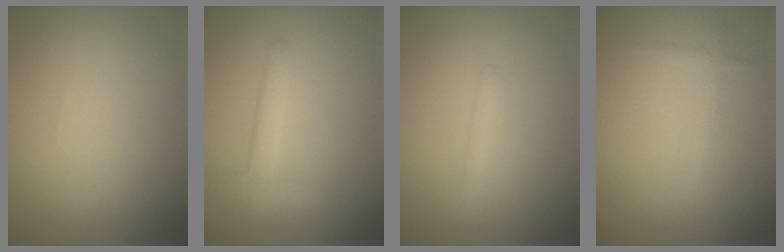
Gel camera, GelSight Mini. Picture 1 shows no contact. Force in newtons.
{"total": 1.8, "press": 1.8, "slide": 0.2}
{"total": 1.4, "press": 1.4, "slide": 0.1}
{"total": 1.0, "press": 1.0, "slide": 0.1}